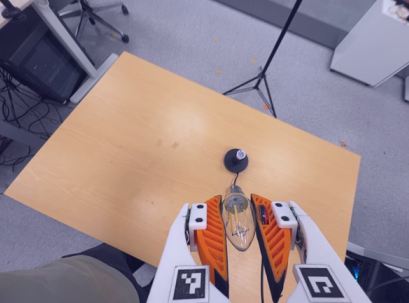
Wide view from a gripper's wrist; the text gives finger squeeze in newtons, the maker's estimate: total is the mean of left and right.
{"total": 20.4, "left": 23.0, "right": 17.8}